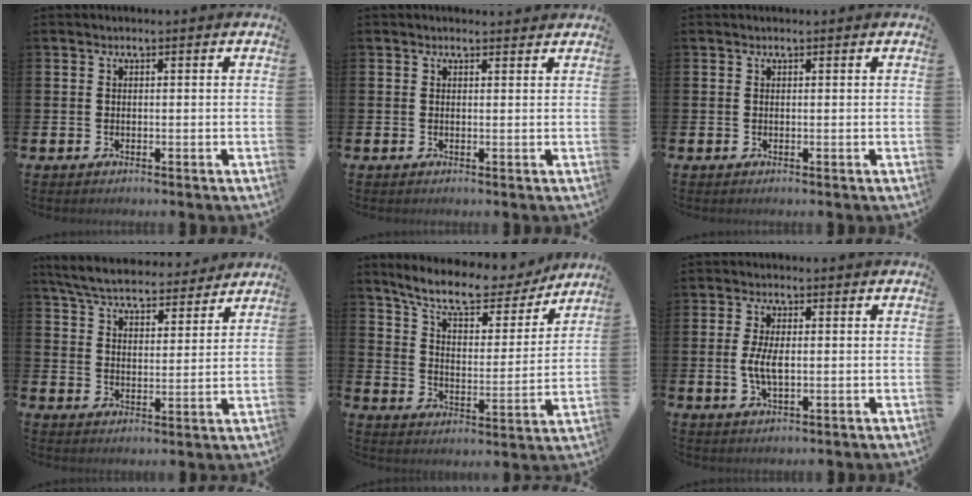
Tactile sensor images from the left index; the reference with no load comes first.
{"total": 0.9, "force": [0.9, 0.2, 0.2], "torque": [0.009, -0.002, 0.013]}
{"total": 0.0}
{"total": 6.7, "force": [6.3, 1.4, 1.5], "torque": [-0.057, -0.036, 0.112]}
{"total": 10.0, "force": [8.8, 2.5, 4.0], "torque": [-0.106, -0.052, 0.152]}
{"total": 4.1, "force": [0.0, 1.8, 3.7], "torque": [-0.072, 0.001, -0.006]}